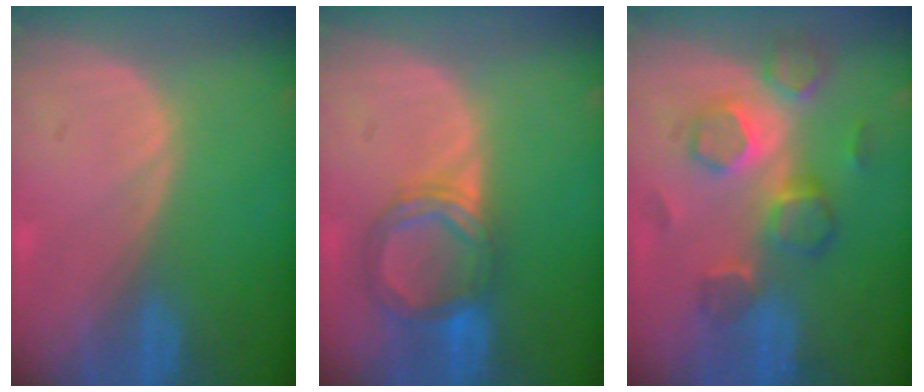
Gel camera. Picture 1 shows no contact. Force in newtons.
{"total": 5.6, "press": 5.6, "slide": 0.4}
{"total": 9.0, "press": 7.8, "slide": 4.4}